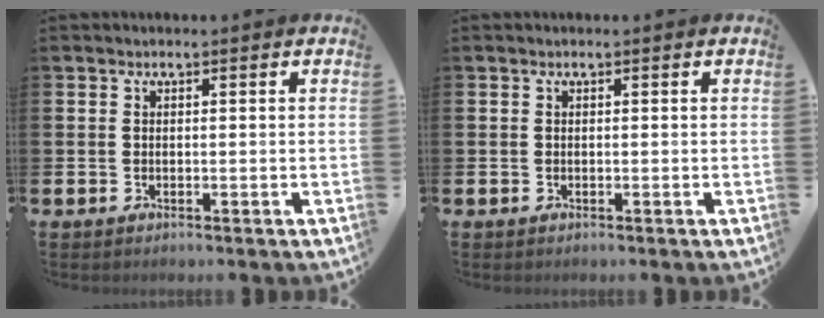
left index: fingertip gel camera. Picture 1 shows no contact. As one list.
[{"total": 0.0}]